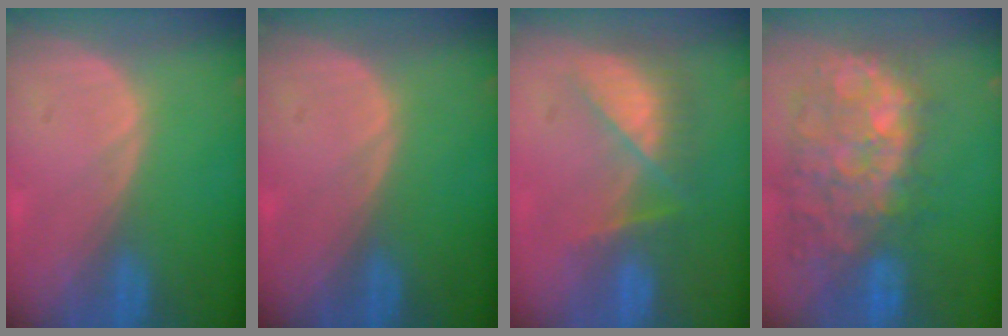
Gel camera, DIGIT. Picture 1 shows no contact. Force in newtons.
{"total": 0.0}
{"total": 8.3, "press": 7.1, "slide": 4.3}
{"total": 12.5, "press": 11.3, "slide": 5.4}